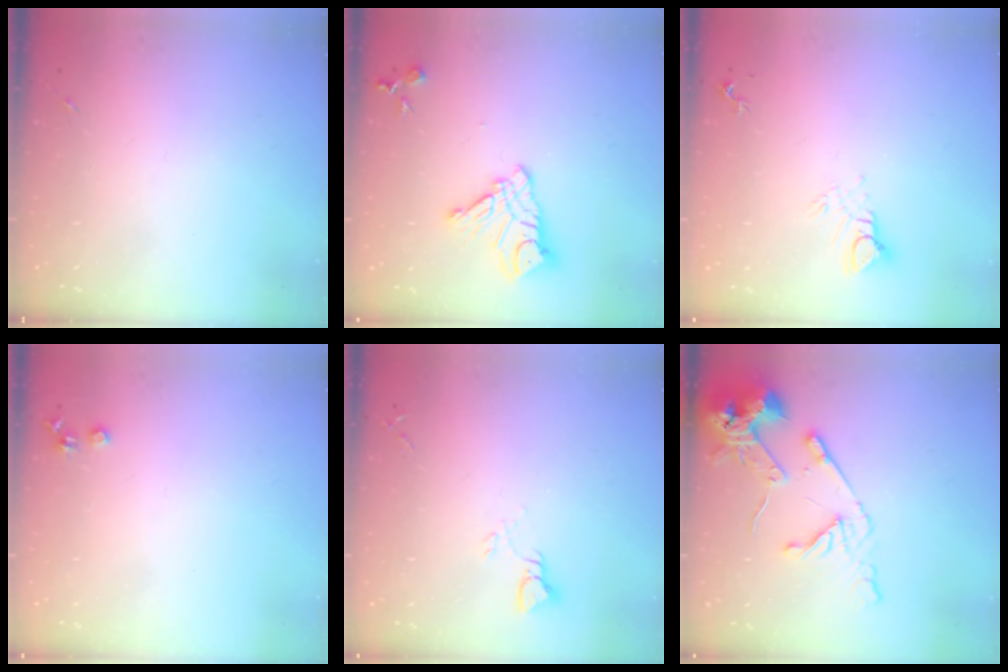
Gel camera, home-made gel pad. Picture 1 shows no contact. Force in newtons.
{"total": 12.8, "press": 12.7, "slide": 1.0}
{"total": 5.7, "press": 5.7, "slide": 0.3}
{"total": 3.6, "press": 3.5, "slide": 0.5}
{"total": 3.5, "press": 3.4, "slide": 0.3}
{"total": 14.9, "press": 14.8, "slide": 2.0}